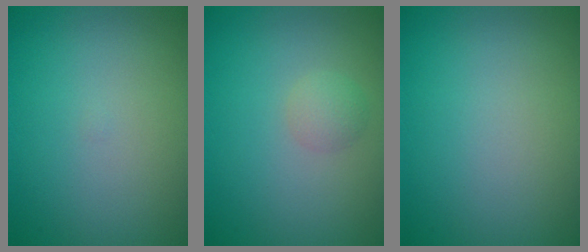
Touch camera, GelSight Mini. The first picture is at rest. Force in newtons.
{"total": 1.4, "press": 1.4, "slide": 0.0}
{"total": 0.0}